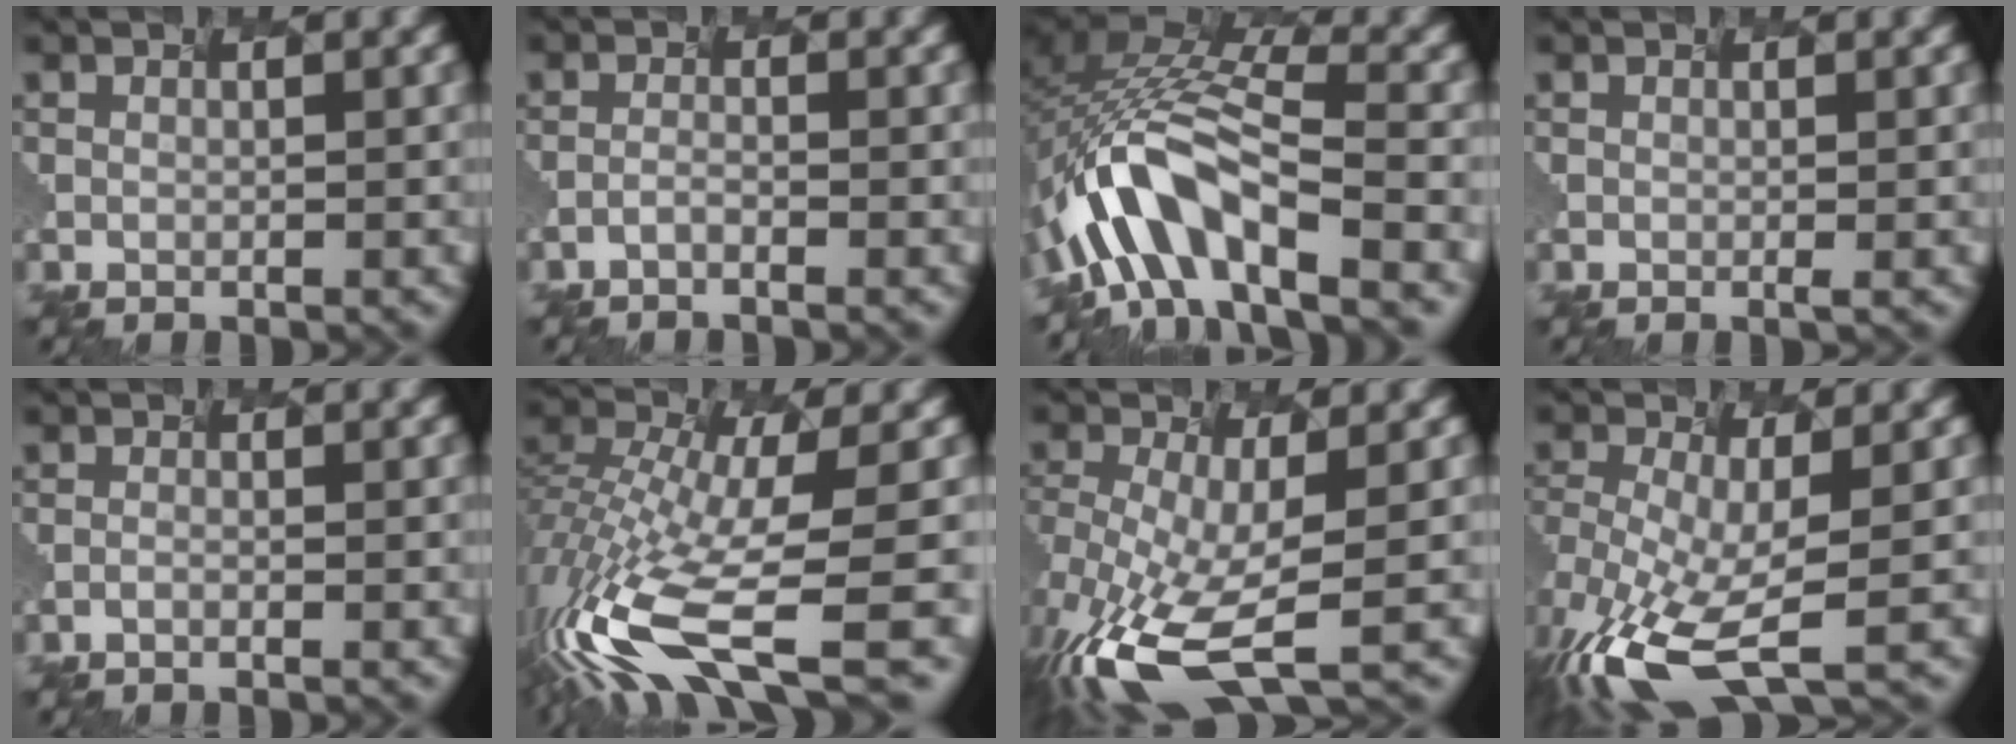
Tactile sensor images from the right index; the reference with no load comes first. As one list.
[{"total": 2.1, "force": [-1.9, -0.8, -0.4], "torque": [-0.007, -0.006, -0.009]}, {"total": 10.7, "force": [-5.8, 3.7, 8.1], "torque": [-0.185, 0.001, -0.064]}, {"total": 0.7, "force": [-0.1, -0.1, 0.7], "torque": [-0.007, -0.004, 0.006]}, {"total": 1.0, "force": [-0.9, -0.3, 0.1], "torque": [0.001, -0.009, -0.005]}, {"total": 11.9, "force": [-6.0, 3.2, 9.7], "torque": [-0.255, -0.026, -0.062]}, {"total": 8.7, "force": [-5.3, 1.8, 6.7], "torque": [-0.190, -0.039, -0.053]}, {"total": 8.1, "force": [-5.0, 1.8, 6.1], "torque": [-0.172, -0.038, -0.050]}]